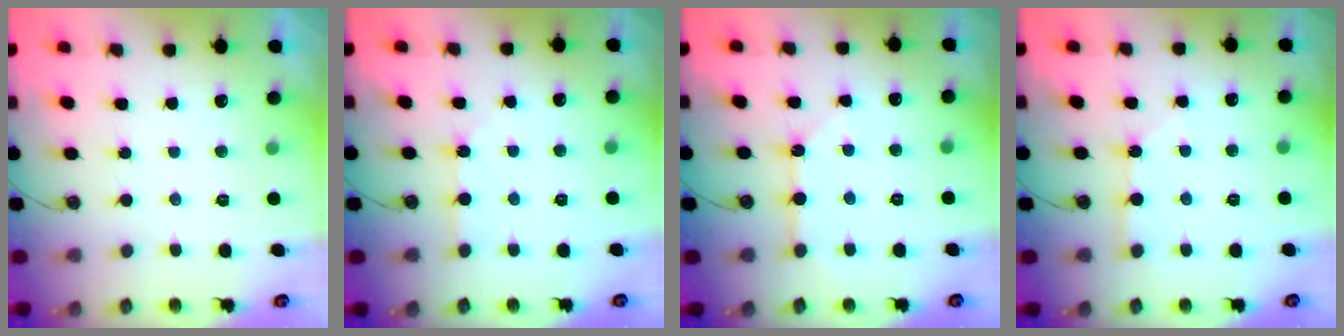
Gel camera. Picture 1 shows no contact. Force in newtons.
{"total": 3.8, "press": 3.8, "slide": 0.6}
{"total": 5.1, "press": 5.1, "slide": 0.5}
{"total": 2.2, "press": 2.2, "slide": 0.3}